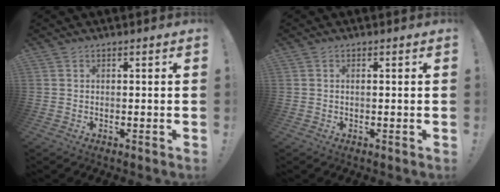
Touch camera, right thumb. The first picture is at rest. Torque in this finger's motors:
{"motor_torque": [0.01, -0.54, -0.18, -0.16, 0.08]}